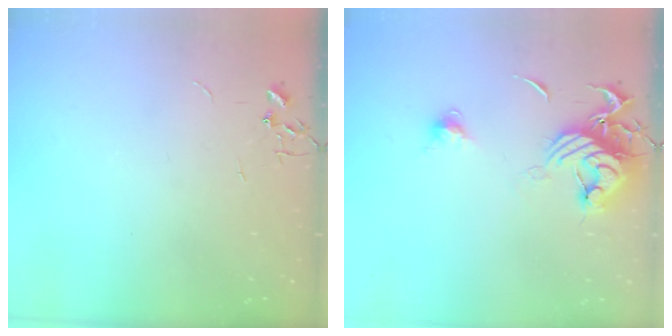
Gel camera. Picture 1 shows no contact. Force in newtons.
{"total": 14.7, "press": 14.6, "slide": 1.2}